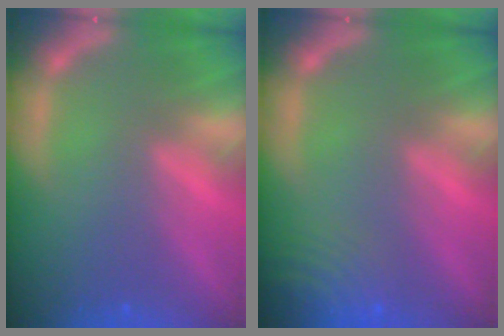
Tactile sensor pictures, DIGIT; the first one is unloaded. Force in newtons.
{"total": 8.5}